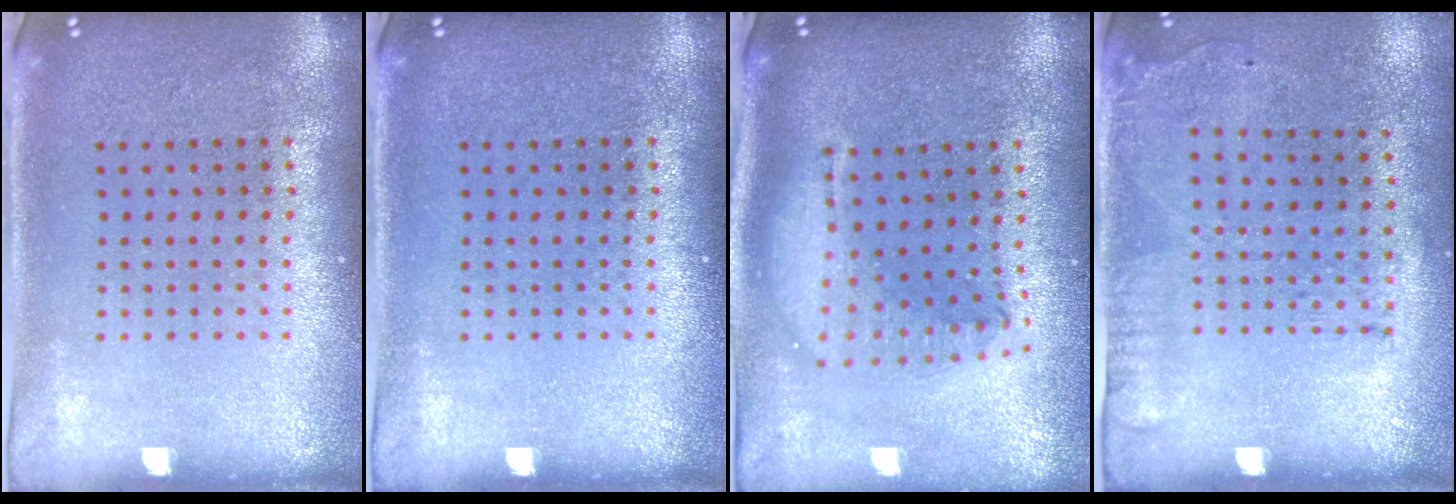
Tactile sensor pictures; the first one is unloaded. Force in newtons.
{"total": 0.0}
{"total": 2.1, "press": 1.6, "slide": 1.3}
{"total": 1.8, "press": 1.2, "slide": 1.3}